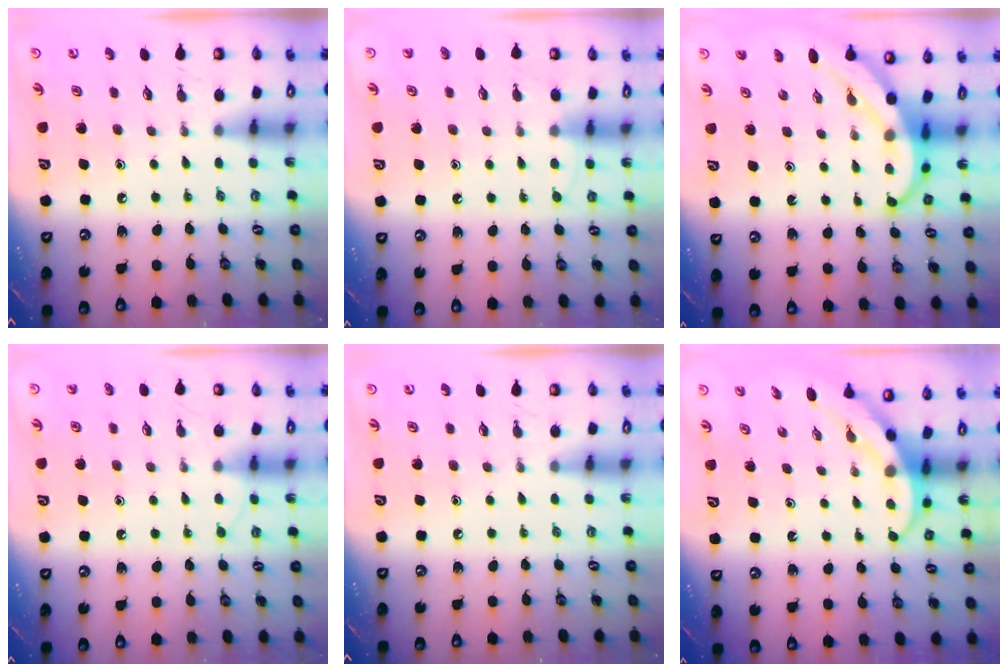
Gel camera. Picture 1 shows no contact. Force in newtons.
{"total": 3.9, "press": 3.9, "slide": 0.3}
{"total": 7.7, "press": 7.6, "slide": 0.8}
{"total": 5.7, "press": 5.6, "slide": 0.6}
{"total": 0.0}
{"total": 4.0, "press": 3.9, "slide": 0.4}